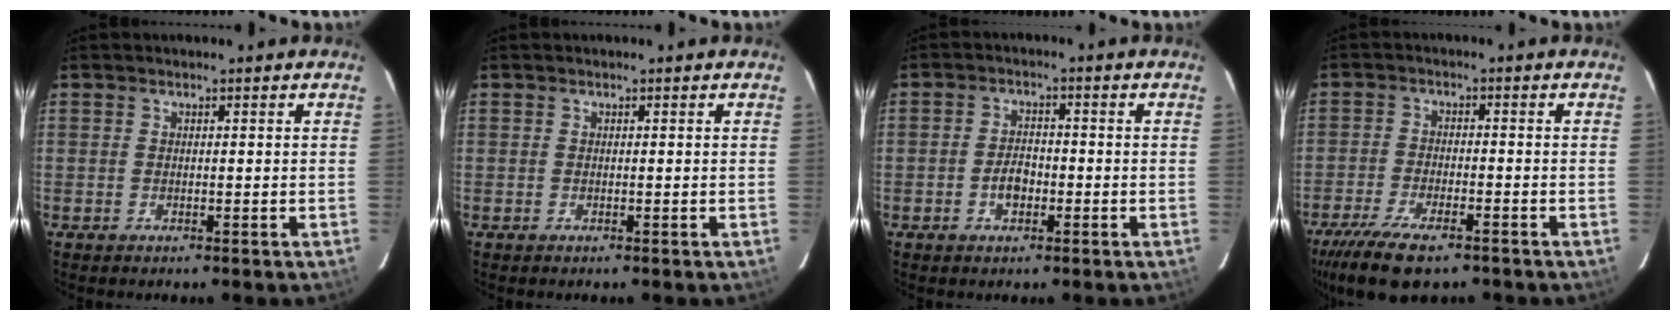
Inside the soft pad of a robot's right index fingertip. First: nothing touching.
{"total": 0.0}
{"total": 3.7, "force": [-1.4, 2.4, 2.5], "torque": [-0.049, 0.005, -0.023]}
{"total": 12.1, "force": [-8.8, 4.0, 7.4], "torque": [-0.176, -0.036, -0.159]}